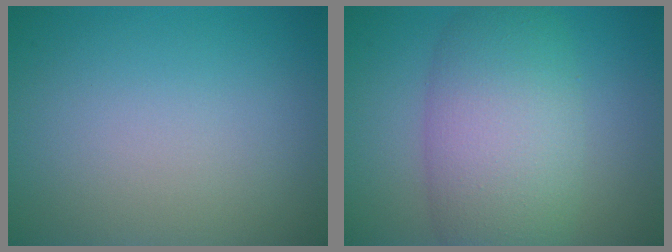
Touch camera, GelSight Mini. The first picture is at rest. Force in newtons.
{"total": 8.3, "press": 8.3, "slide": 0.4}